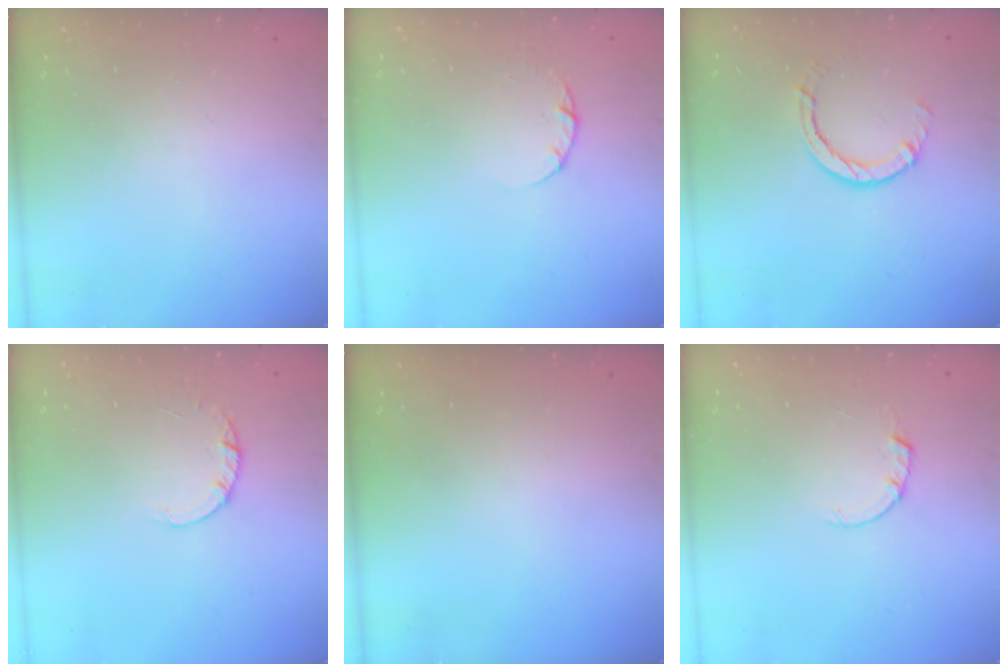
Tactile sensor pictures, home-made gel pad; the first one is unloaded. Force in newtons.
{"total": 2.2, "press": 2.2, "slide": 0.3}
{"total": 3.1, "press": 3.0, "slide": 0.5}
{"total": 1.8, "press": 1.8, "slide": 0.1}
{"total": 0.0}
{"total": 1.5, "press": 1.5, "slide": 0.3}